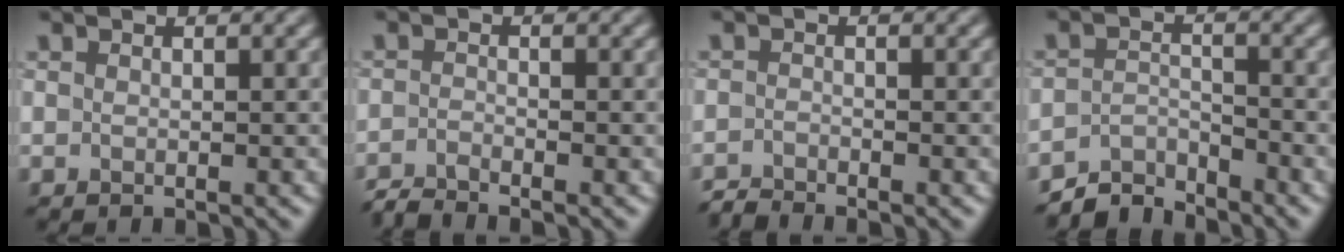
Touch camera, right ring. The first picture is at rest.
{"total": 1.9, "force": [-1.9, 0.0, 0.5], "torque": [-0.014, -0.004, -0.048]}
{"total": 1.5, "force": [-1.5, 0.0, 0.1], "torque": [-0.004, -0.002, -0.040]}
{"total": 3.5, "force": [-3.5, 0.6, 0.3], "torque": [-0.003, 0.008, -0.072]}